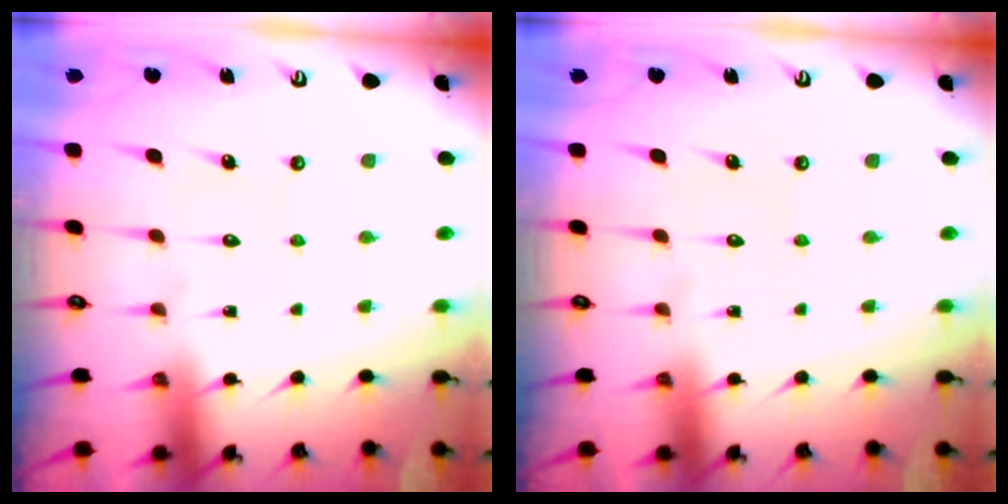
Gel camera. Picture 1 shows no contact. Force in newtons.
{"total": 0.0}